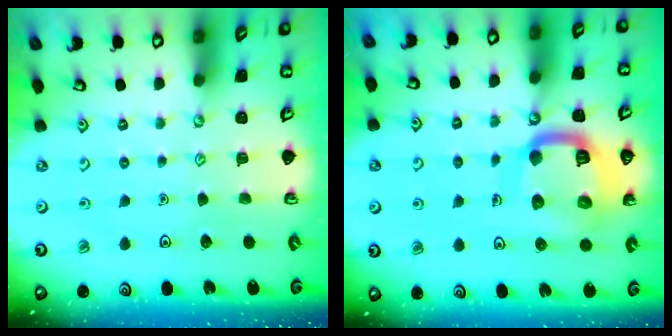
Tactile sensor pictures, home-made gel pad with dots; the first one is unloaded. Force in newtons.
{"total": 17.3, "press": 17.2, "slide": 1.8}